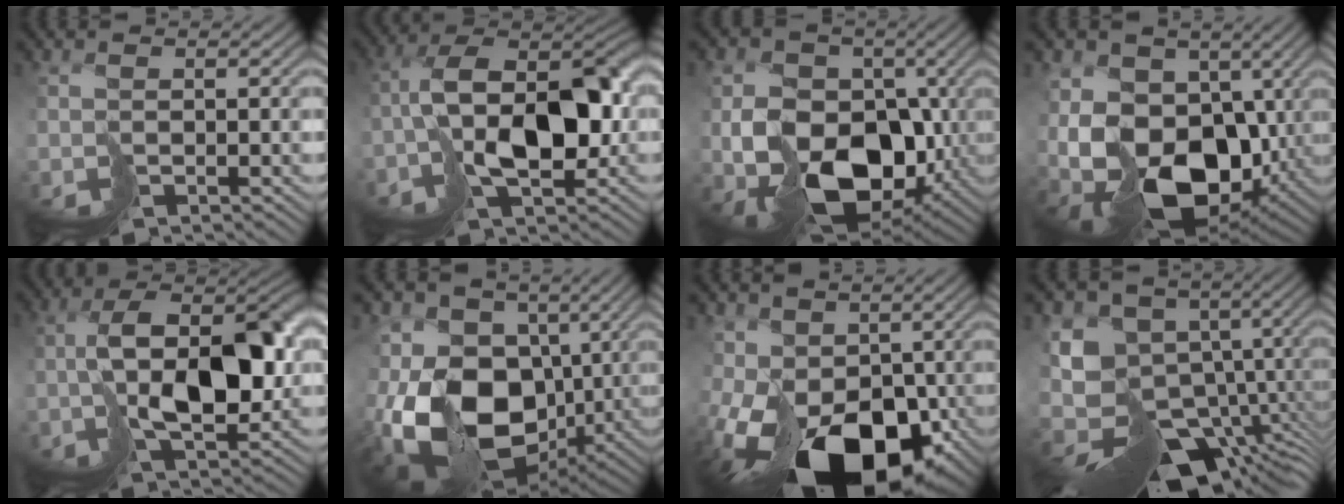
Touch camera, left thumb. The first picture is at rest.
{"total": 10.5, "force": [-1.6, 5.9, 8.6], "torque": [-0.122, 0.021, -0.031]}
{"total": 13.4, "force": [-2.2, 9.8, 8.8], "torque": [-0.145, -0.019, -0.033]}
{"total": 17.4, "force": [-2.2, 11.6, 12.8], "torque": [-0.247, -0.015, -0.020]}
{"total": 10.4, "force": [-0.5, 5.4, 8.8], "torque": [-0.137, 0.017, -0.006]}
{"total": 18.6, "force": [-3.4, 12.5, 13.4], "torque": [-0.281, -0.022, -0.042]}
{"total": 17.3, "force": [-5.8, 10.6, 12.3], "torque": [-0.216, -0.036, -0.065]}
{"total": 14.7, "force": [-5.1, 10.0, 9.5], "torque": [-0.208, -0.020, -0.068]}